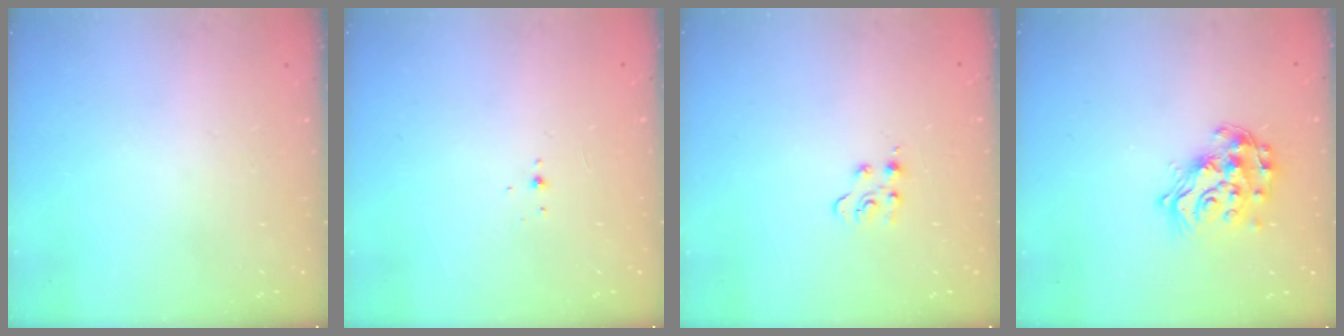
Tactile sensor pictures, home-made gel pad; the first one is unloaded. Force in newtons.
{"total": 2.1, "press": 1.9, "slide": 0.8}
{"total": 4.5, "press": 4.5, "slide": 0.6}
{"total": 16.4, "press": 16.4, "slide": 1.0}